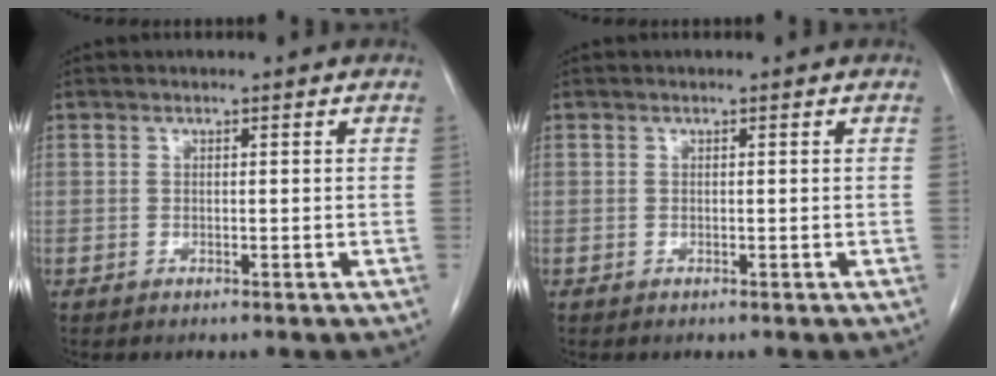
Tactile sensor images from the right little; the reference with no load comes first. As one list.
[{"total": 0.0}]